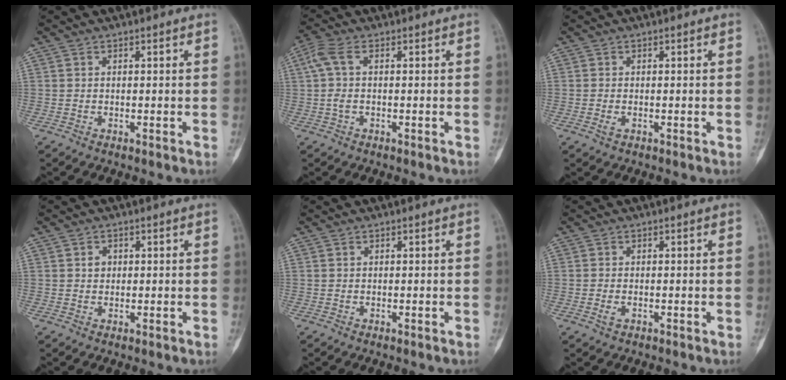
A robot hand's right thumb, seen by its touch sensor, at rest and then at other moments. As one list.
[{"total": 4.4, "force": [0.6, 1.8, 4.0], "torque": [-0.111, 0.018, 0.009]}, {"total": 0.9, "force": [-0.3, 0.4, 0.7], "torque": [-0.017, -0.003, -0.008]}, {"total": 1.6, "force": [0.4, 1.4, 0.7], "torque": [-0.004, 0.001, 0.005]}, {"total": 0.0}, {"total": 1.2, "force": [-0.4, 0.7, 0.9], "torque": [-0.024, -0.003, -0.011]}]